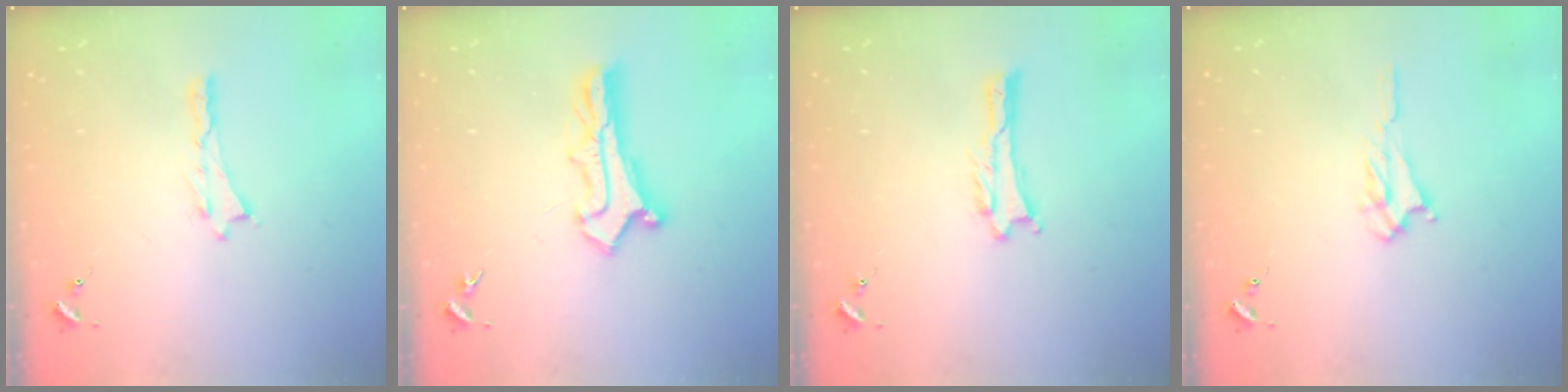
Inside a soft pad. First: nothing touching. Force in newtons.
{"total": 2.6, "press": 2.6, "slide": 0.2}
{"total": 0.6, "press": 0.6, "slide": 0.1}
{"total": 2.5, "press": 2.5, "slide": 0.3}